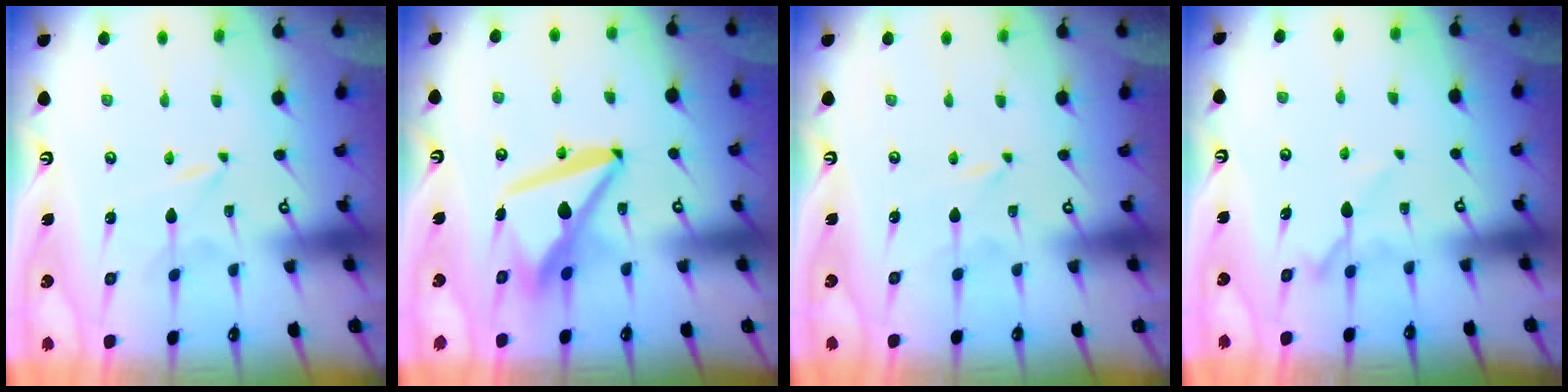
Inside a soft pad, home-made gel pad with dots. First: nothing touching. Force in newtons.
{"total": 12.9, "press": 12.8, "slide": 1.7}
{"total": 0.0}
{"total": 5.5, "press": 5.4, "slide": 0.9}